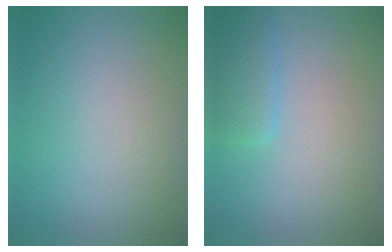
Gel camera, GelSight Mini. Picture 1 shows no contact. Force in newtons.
{"total": 3.0, "press": 3.0, "slide": 0.2}